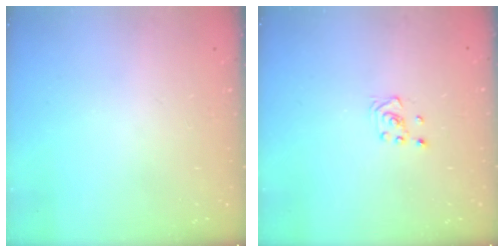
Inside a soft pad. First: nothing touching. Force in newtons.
{"total": 2.6, "press": 2.4, "slide": 1.0}